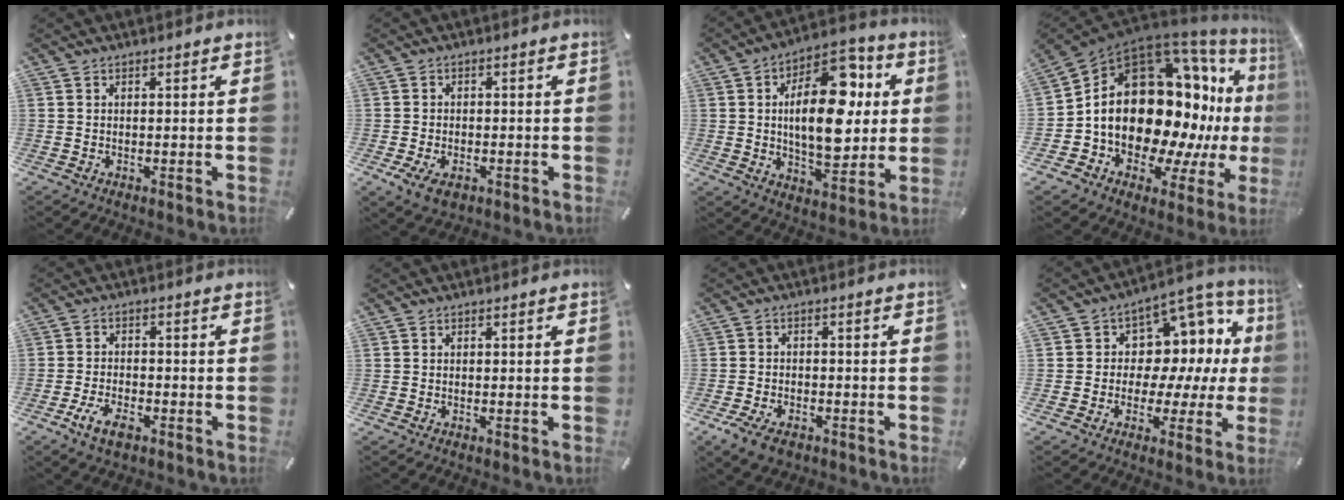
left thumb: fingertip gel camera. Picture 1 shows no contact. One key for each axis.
{"total": 4.1, "fx": -1.9, "fy": 2.7, "fz": 2.4, "tx": -0.051, "ty": 0.006, "tz": -0.037}
{"total": 20.2, "fx": 3.6, "fy": 10.9, "fz": 16.6, "tx": -0.264, "ty": -0.009, "tz": 0.054}
{"total": 24.8, "fx": 2.0, "fy": 16.7, "fz": 18.3, "tx": -0.303, "ty": -0.060, "tz": 0.066}
{"total": 5.9, "fx": -3.2, "fy": 3.1, "fz": 3.9, "tx": -0.086, "ty": 0.013, "tz": -0.063}
{"total": 0.0}
{"total": 4.9, "fx": -3.1, "fy": 3.1, "fz": 2.4, "tx": -0.057, "ty": 0.013, "tz": -0.060}
{"total": 10.2, "fx": 1.6, "fy": 8.9, "fz": 4.7, "tx": -0.061, "ty": -0.030, "tz": 0.038}